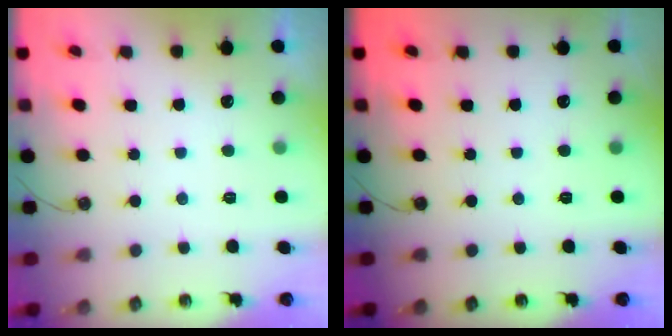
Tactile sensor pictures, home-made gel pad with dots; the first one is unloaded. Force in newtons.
{"total": 0.0}